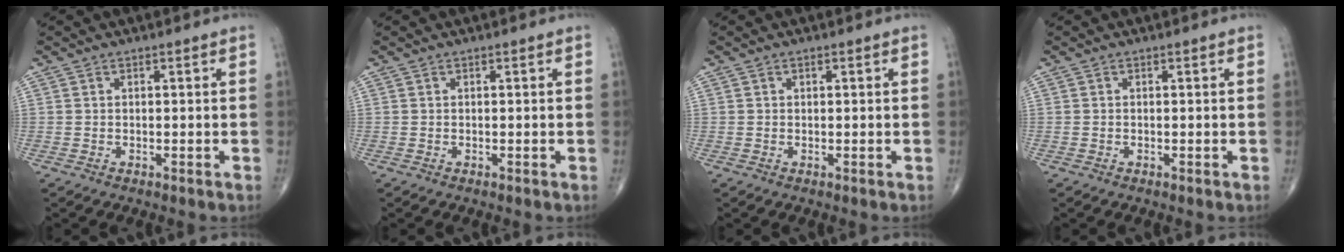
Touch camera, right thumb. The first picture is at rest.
{"total": 0.0}
{"total": 0.0}
{"total": 0.0}